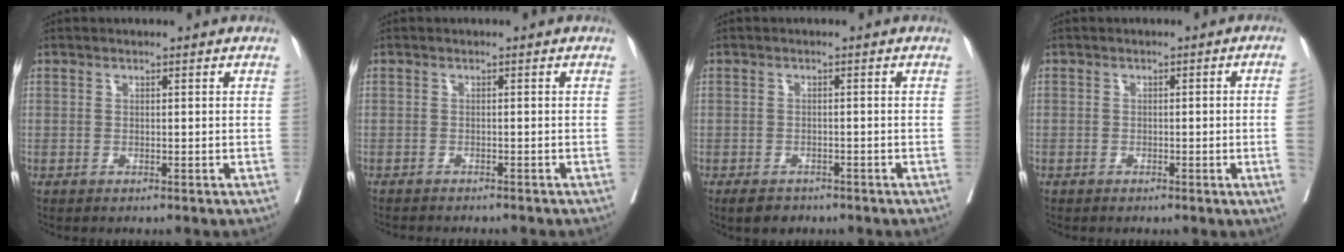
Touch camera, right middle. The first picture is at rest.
{"total": 5.4, "force": [-4.9, 0.9, 2.1], "torque": [-0.022, -0.005, -0.066]}
{"total": 2.9, "force": [-2.2, 1.7, 0.9], "torque": [-0.013, 0.000, -0.029]}
{"total": 3.2, "force": [-0.7, -0.6, 3.1], "torque": [-0.040, 0.004, -0.007]}